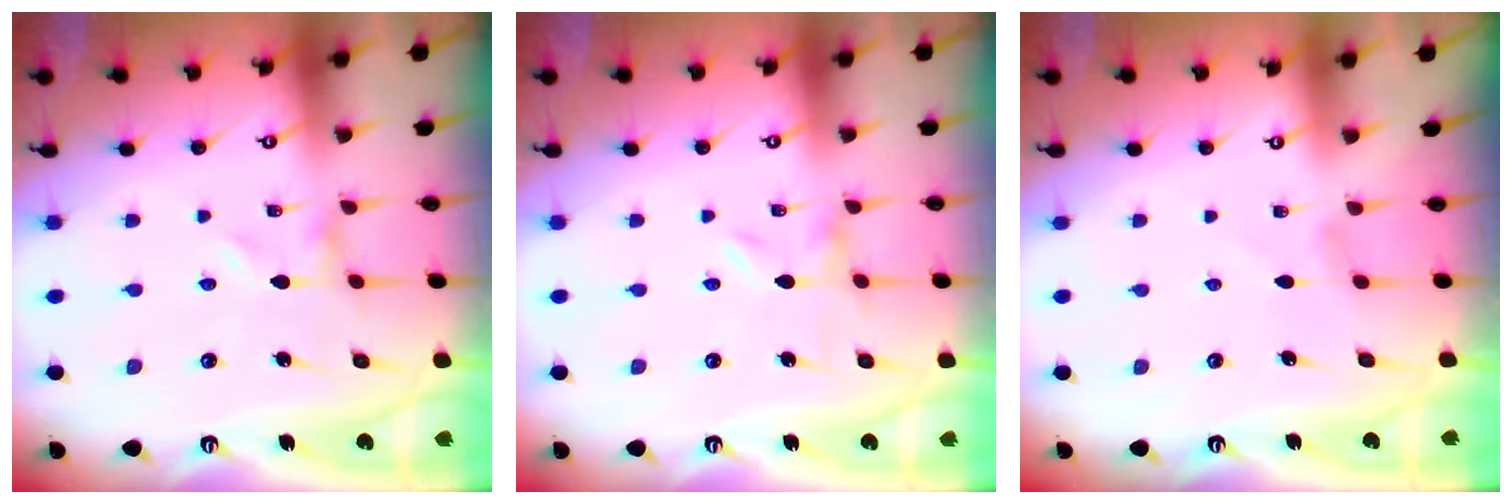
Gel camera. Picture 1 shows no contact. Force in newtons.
{"total": 0.0}
{"total": 0.9, "press": 0.9, "slide": 0.3}